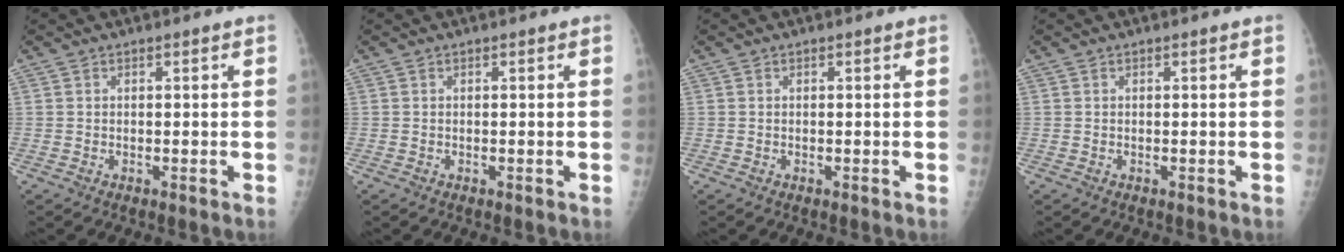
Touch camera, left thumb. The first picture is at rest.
{"total": 0.0}
{"total": 0.0}
{"total": 0.0}